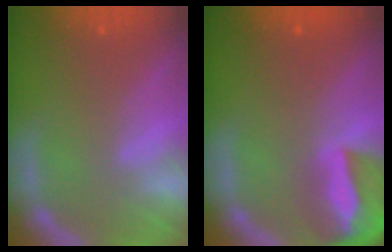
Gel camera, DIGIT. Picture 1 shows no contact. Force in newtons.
{"total": 10.0}